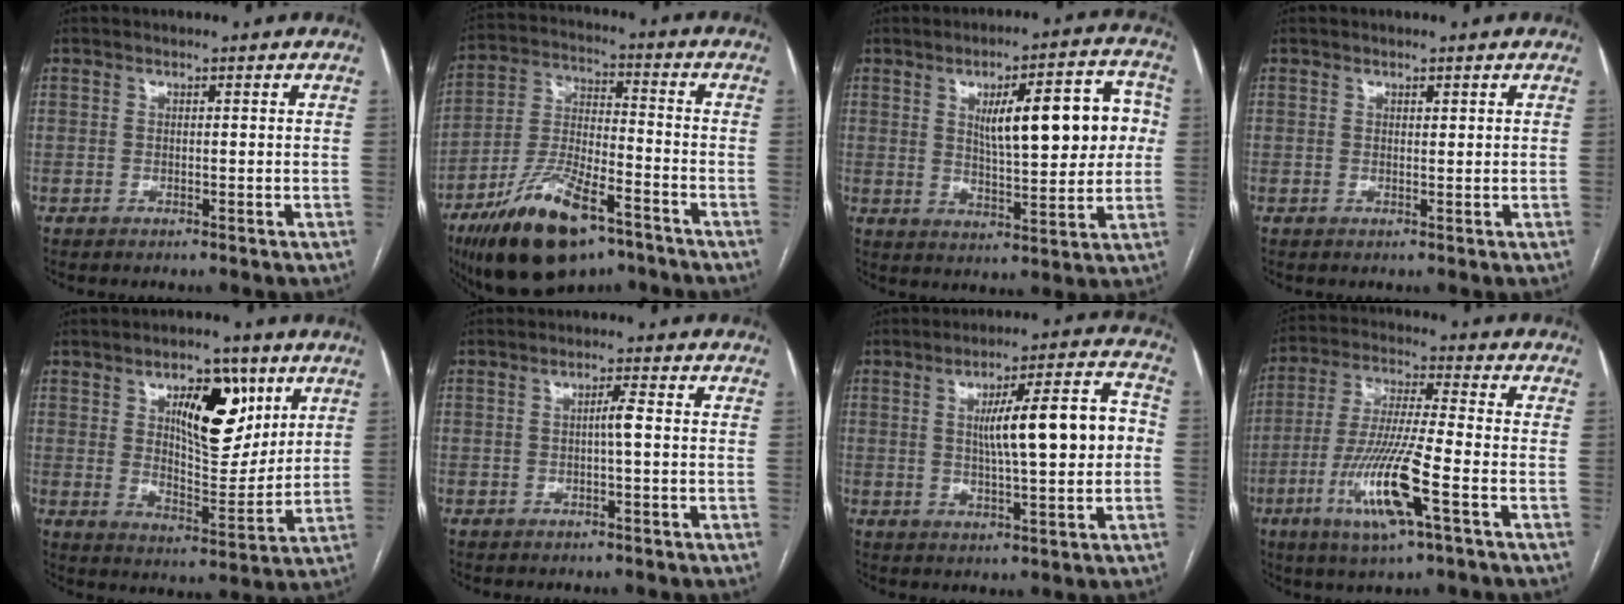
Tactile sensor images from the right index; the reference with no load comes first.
{"total": 17.2, "force": [-10.8, 5.4, 12.2], "torque": [-0.255, -0.014, -0.187]}
{"total": 14.3, "force": [2.8, 3.9, 13.5], "torque": [-0.183, 0.028, 0.044]}
{"total": 0.6, "force": [0.4, 0.3, 0.4], "torque": [-0.006, -0.002, 0.006]}
{"total": 12.6, "force": [5.5, 5.2, 10.0], "torque": [-0.151, 0.003, 0.094]}
{"total": 2.0, "force": [-0.2, -0.1, 1.9], "torque": [-0.032, 0.002, -0.002]}
{"total": 12.7, "force": [0.7, 2.1, 12.5], "torque": [-0.186, 0.031, 0.013]}
{"total": 13.8, "force": [-5.3, 0.8, 12.7], "torque": [-0.260, -0.018, -0.097]}